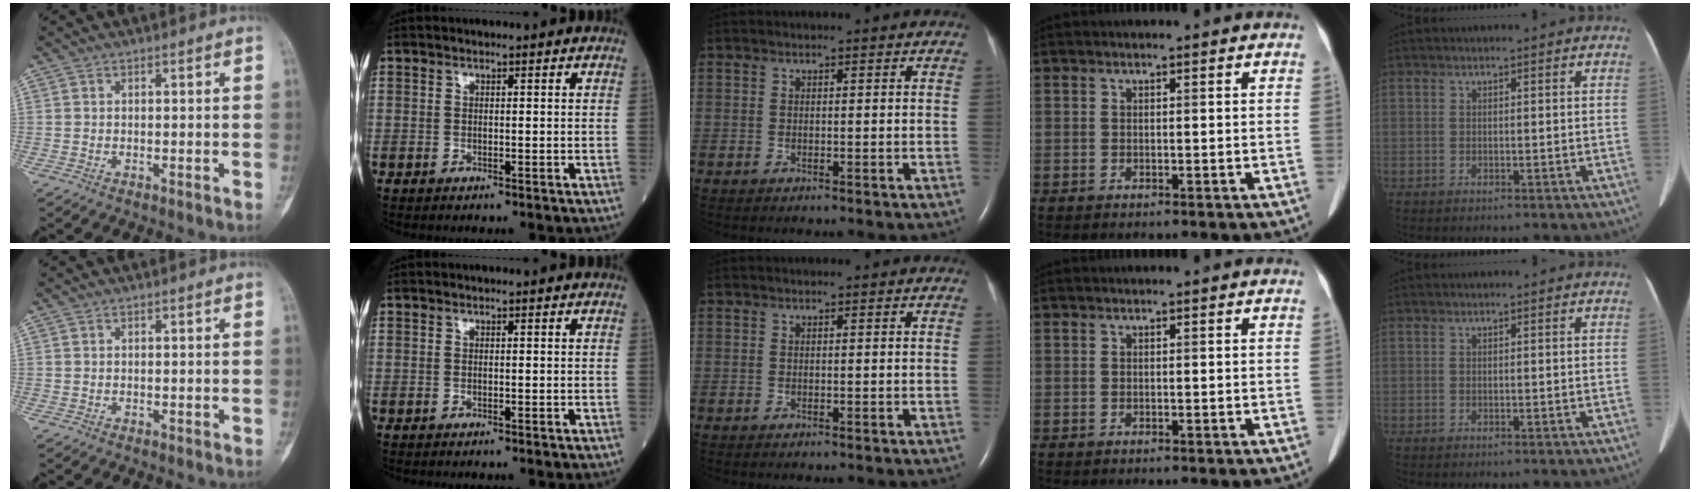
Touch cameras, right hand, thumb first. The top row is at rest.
{}